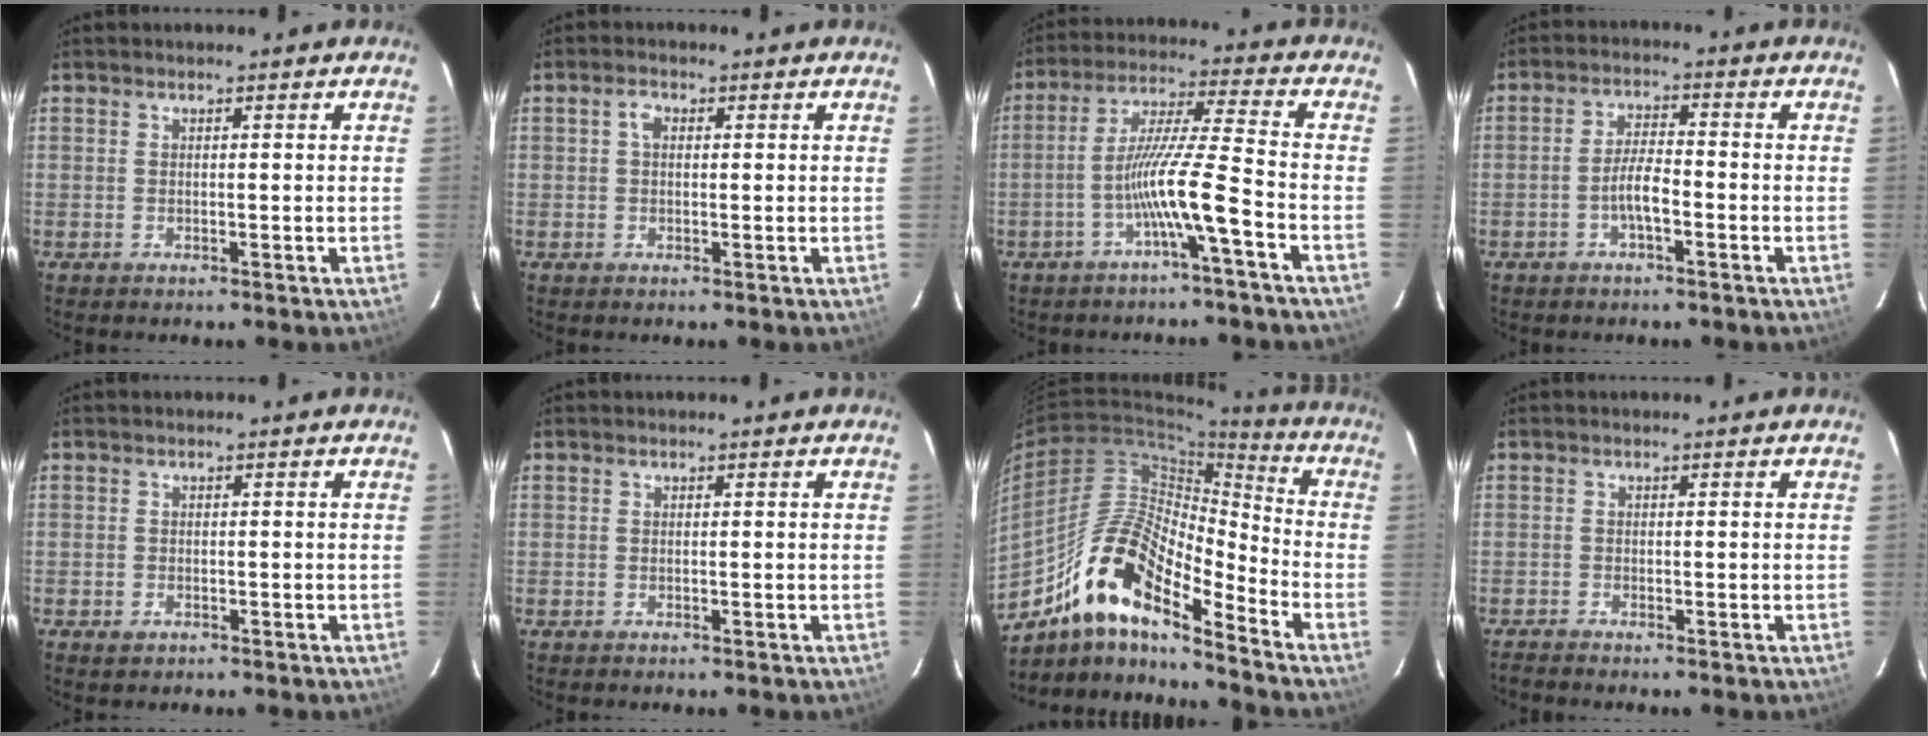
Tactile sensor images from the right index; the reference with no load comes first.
{"total": 1.8, "force": [0.3, 1.2, 1.3], "torque": [-0.025, 0.008, 0.003]}
{"total": 9.4, "force": [-4.6, -1.4, 8.1], "torque": [-0.162, 0.006, -0.086]}
{"total": 4.4, "force": [-2.1, 1.0, 3.8], "torque": [-0.080, 0.006, -0.038]}
{"total": 1.6, "force": [-0.9, 1.2, 0.5], "torque": [-0.009, -0.001, -0.014]}
{"total": 0.0}
{"total": 16.1, "force": [-11.5, 4.1, 10.6], "torque": [-0.186, 0.008, -0.226]}
{"total": 1.3, "force": [-1.3, 0.0, 0.1], "torque": [-0.011, -0.005, -0.023]}